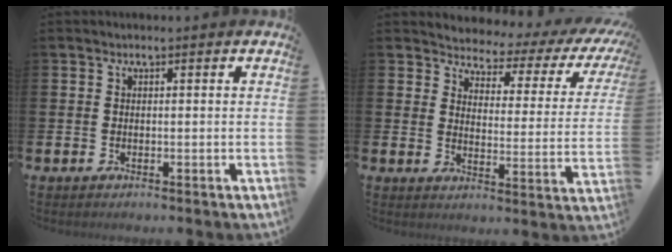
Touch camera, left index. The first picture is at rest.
{"total": 2.9, "force": [2.4, 1.5, 0.6], "torque": [-0.024, -0.034, 0.029]}